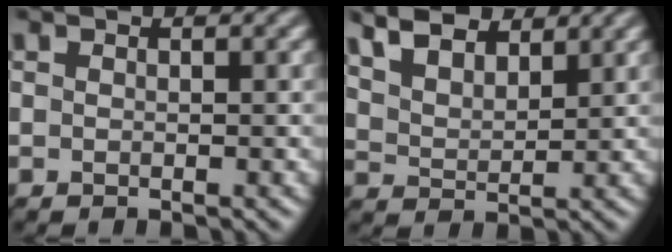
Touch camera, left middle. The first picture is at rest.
{"total": 6.5, "force": [5.2, 2.7, 2.8], "torque": [-0.075, 0.018, 0.083]}